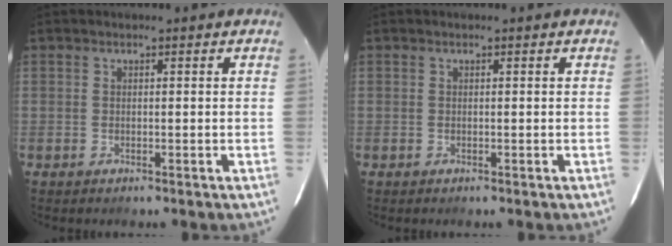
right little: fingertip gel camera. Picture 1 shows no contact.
{"total": 0.0}